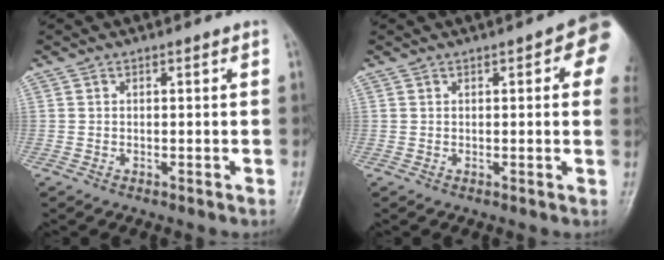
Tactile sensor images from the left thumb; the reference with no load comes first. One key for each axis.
{"total": 8.1, "fx": 2.8, "fy": 2.6, "fz": 7.2, "tx": -0.065, "ty": -0.001, "tz": 0.024}